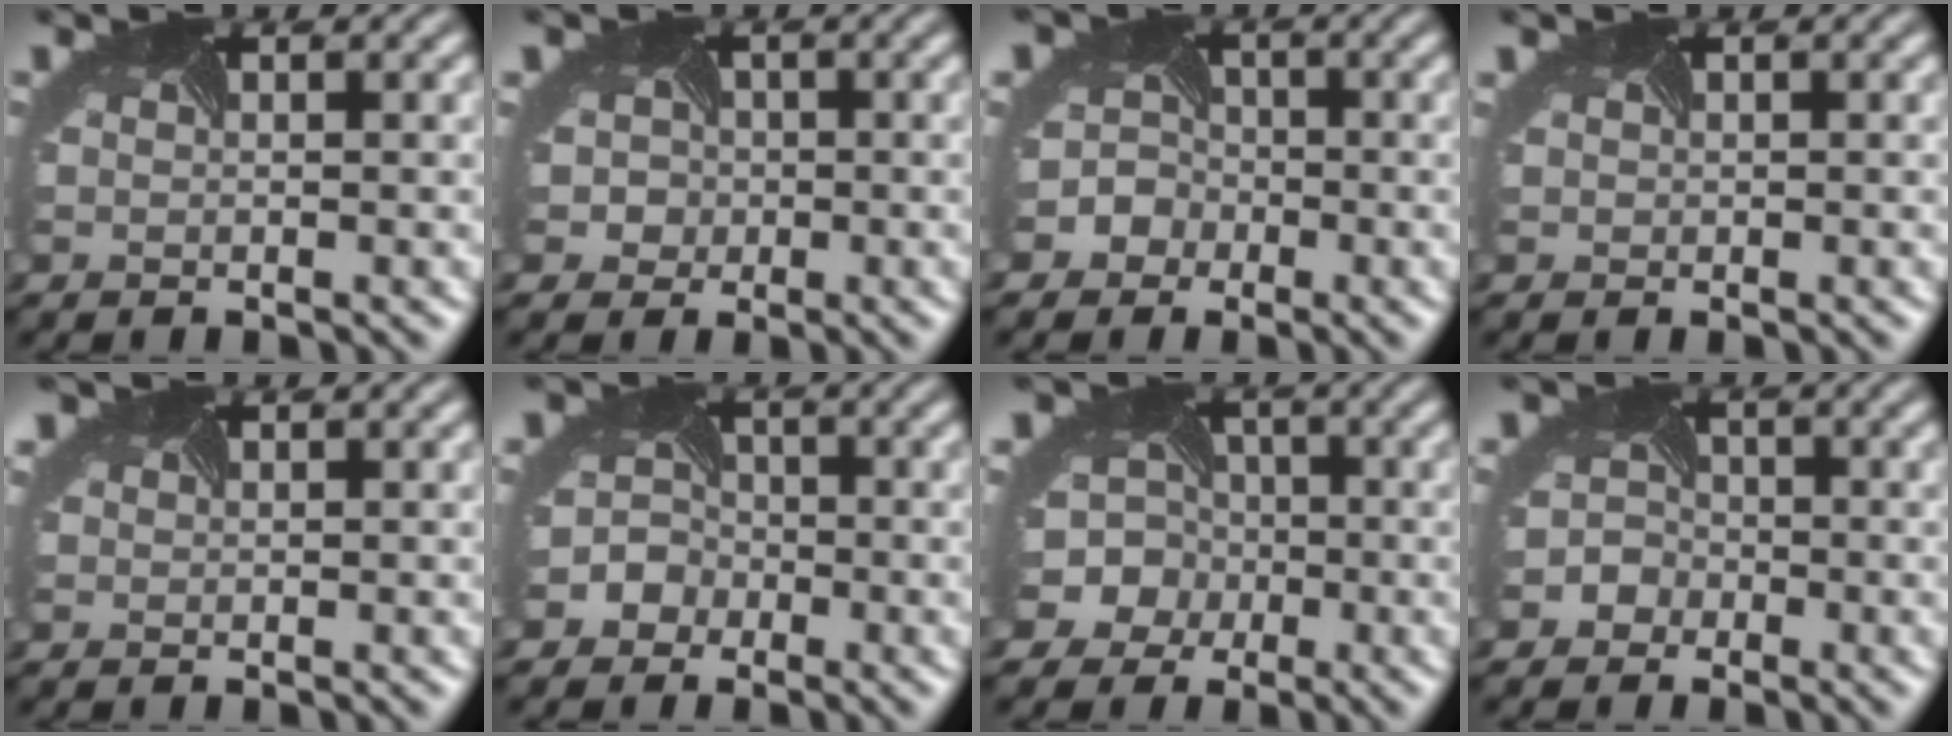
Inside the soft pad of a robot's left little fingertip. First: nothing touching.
{"total": 3.7, "force": [-0.2, 3.7, 0.4], "torque": [0.001, 0.021, -0.031]}
{"total": 5.2, "force": [-1.9, 4.8, 0.7], "torque": [-0.001, 0.017, -0.066]}
{"total": 0.6, "force": [0.2, 0.5, -0.4], "torque": [0.006, 0.003, 0.001]}
{"total": 1.7, "force": [0.8, 1.2, 0.8], "torque": [-0.004, 0.016, -0.004]}
{"total": 4.5, "force": [-1.9, 4.0, 0.4], "torque": [0.008, 0.017, -0.055]}
{"total": 10.0, "force": [-1.6, 9.4, 3.0], "torque": [-0.087, 0.010, -0.068]}
{"total": 2.8, "force": [-1.5, 2.3, -0.3], "torque": [0.021, 0.014, -0.036]}